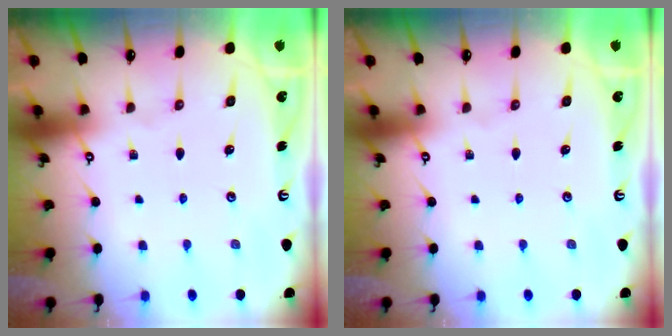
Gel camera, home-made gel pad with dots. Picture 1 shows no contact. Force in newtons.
{"total": 0.0}